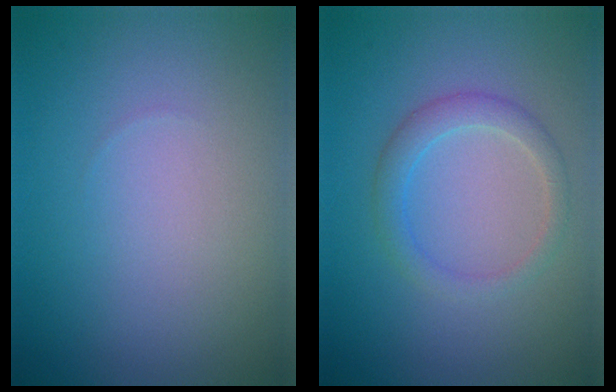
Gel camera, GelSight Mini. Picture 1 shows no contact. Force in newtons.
{"total": 2.2, "press": 2.2, "slide": 0.0}